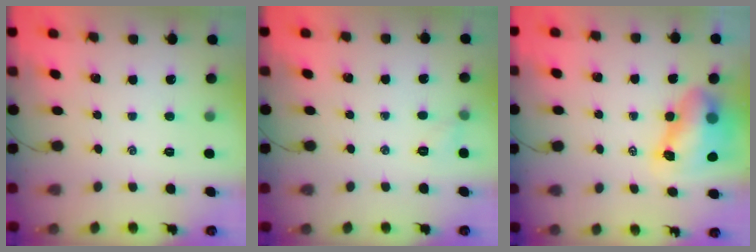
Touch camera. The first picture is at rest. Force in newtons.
{"total": 4.7, "press": 4.5, "slide": 1.4}
{"total": 9.3, "press": 9.0, "slide": 2.2}